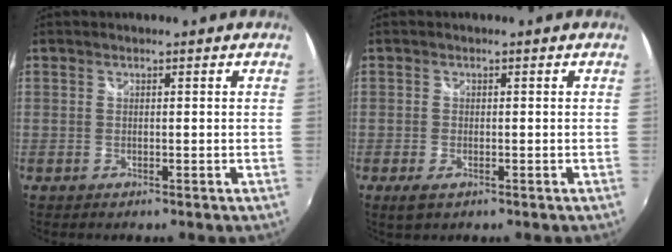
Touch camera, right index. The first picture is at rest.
{"total": 2.4, "force": [-1.3, 1.1, 1.7], "torque": [-0.033, -0.007, -0.021]}